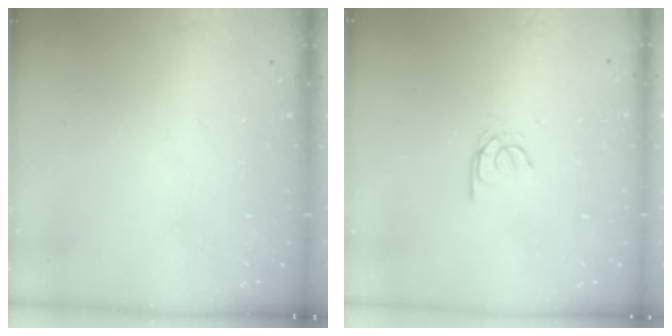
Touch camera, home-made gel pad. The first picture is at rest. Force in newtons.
{"total": 2.6, "press": 2.6, "slide": 0.3}